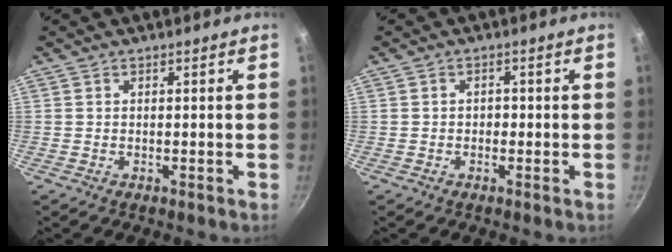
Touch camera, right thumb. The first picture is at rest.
{"total": 1.4, "force": [-0.3, 1.1, 0.7], "torque": [-0.007, 0.005, -0.007]}